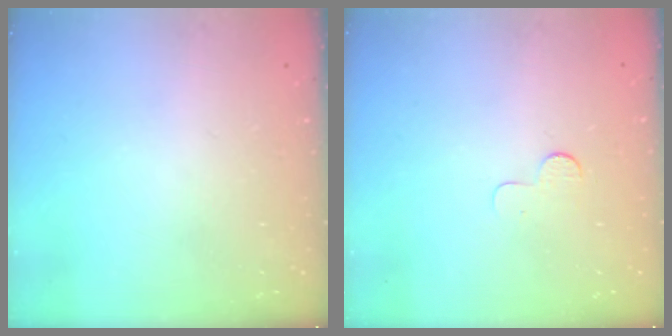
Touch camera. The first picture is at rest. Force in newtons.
{"total": 3.8, "press": 3.7, "slide": 0.3}